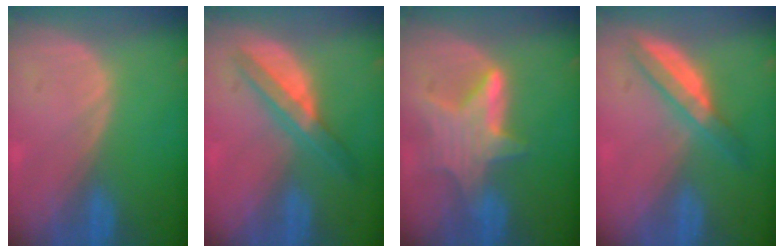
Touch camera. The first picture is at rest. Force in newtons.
{"total": 6.2, "press": 5.5, "slide": 2.8}
{"total": 6.9, "press": 6.7, "slide": 1.7}
{"total": 5.9, "press": 5.2, "slide": 2.8}